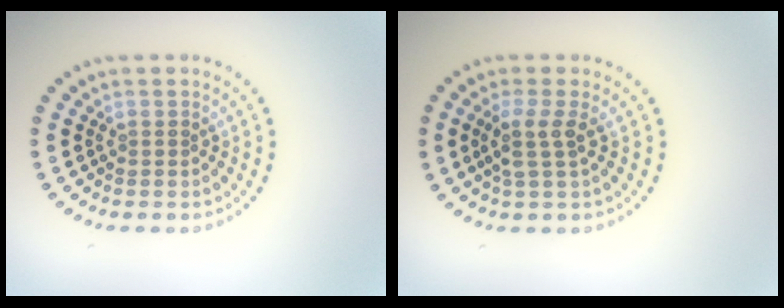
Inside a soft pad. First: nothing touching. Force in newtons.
{"total": 2.2, "press": 1.7, "slide": 1.4}